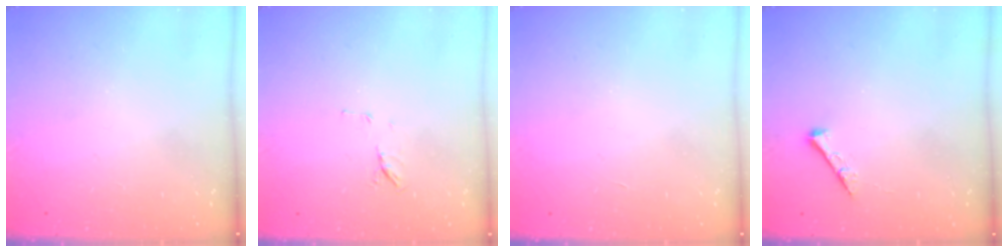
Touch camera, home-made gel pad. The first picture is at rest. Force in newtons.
{"total": 5.4, "press": 5.2, "slide": 1.3}
{"total": 1.7, "press": 1.7, "slide": 0.1}
{"total": 3.9, "press": 3.9, "slide": 0.5}